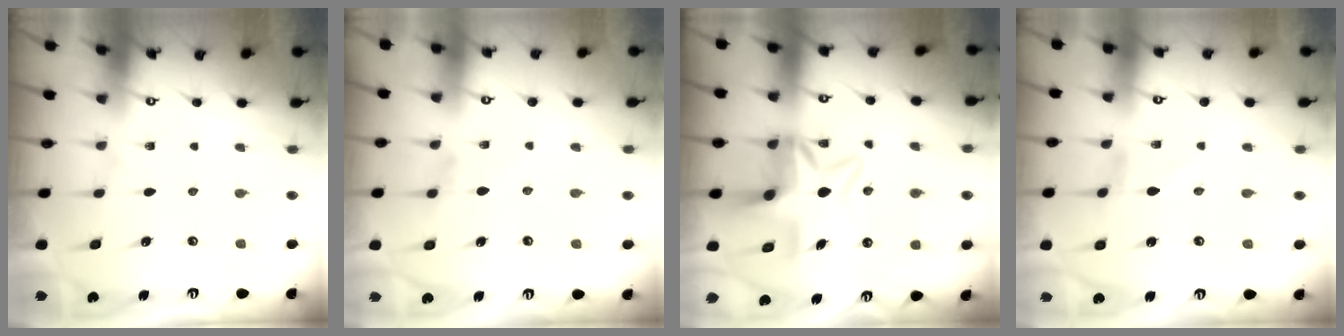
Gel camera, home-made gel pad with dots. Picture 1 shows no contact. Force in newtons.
{"total": 0.5, "press": 0.4, "slide": 0.2}
{"total": 7.5, "press": 7.1, "slide": 2.4}
{"total": 1.3, "press": 1.3, "slide": 0.1}